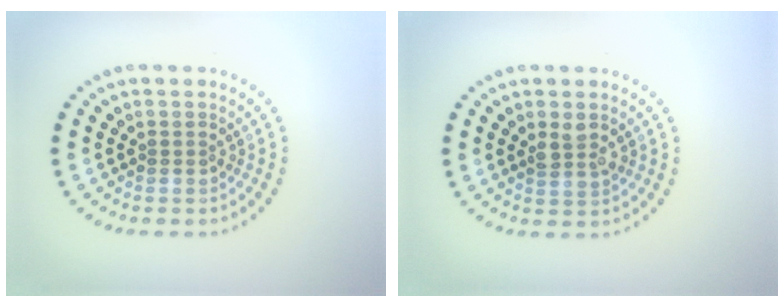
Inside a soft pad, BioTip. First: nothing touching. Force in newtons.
{"total": 1.7, "press": 1.7, "slide": 0.4}